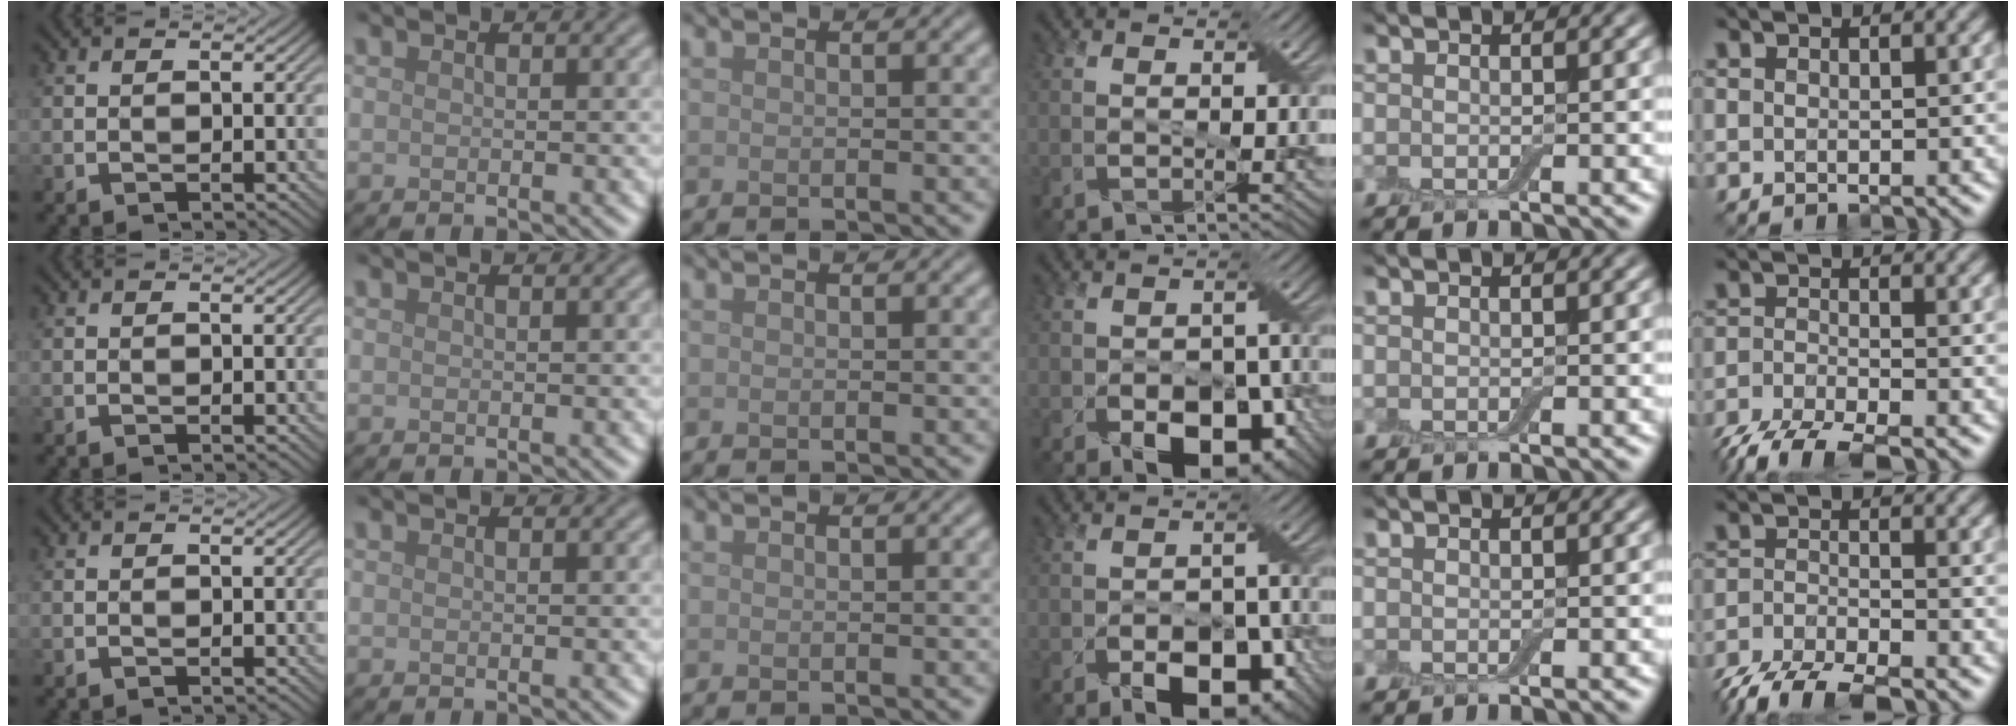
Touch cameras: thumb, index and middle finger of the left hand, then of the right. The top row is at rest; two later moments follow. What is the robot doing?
{"motion": "fold", "object": "bandage"}